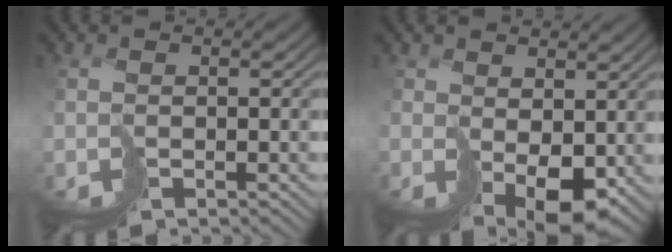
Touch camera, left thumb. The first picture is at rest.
{"total": 5.4, "force": [1.3, 3.4, 4.1], "torque": [-0.083, -0.021, 0.044]}